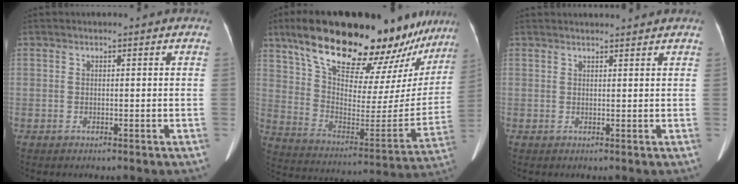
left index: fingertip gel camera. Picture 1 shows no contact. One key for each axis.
{"total": 33.2, "fx": 26.2, "fy": 8.9, "fz": 18.3, "tx": -0.300, "ty": -0.013, "tz": 0.367}
{"total": 4.3, "fx": 4.2, "fy": 0.2, "fz": 1.0, "tx": -0.012, "ty": 0.023, "tz": 0.052}